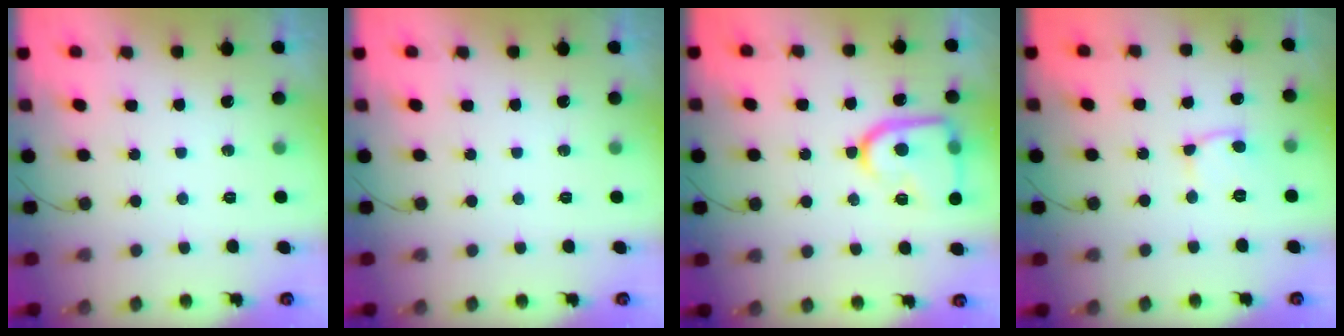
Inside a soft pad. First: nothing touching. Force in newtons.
{"total": 0.0}
{"total": 15.6, "press": 15.6, "slide": 1.3}
{"total": 8.1, "press": 8.1, "slide": 1.0}